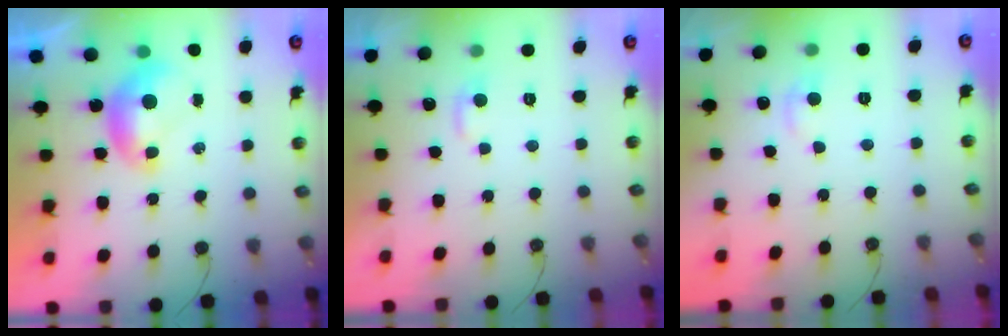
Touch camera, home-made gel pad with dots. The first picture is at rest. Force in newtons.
{"total": 2.8, "press": 2.8, "slide": 0.4}
{"total": 1.1, "press": 0.7, "slide": 0.9}